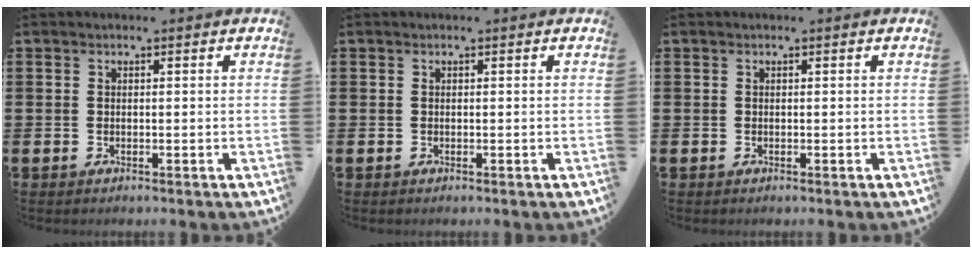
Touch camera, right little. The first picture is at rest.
{"total": 0.0}
{"total": 0.0}